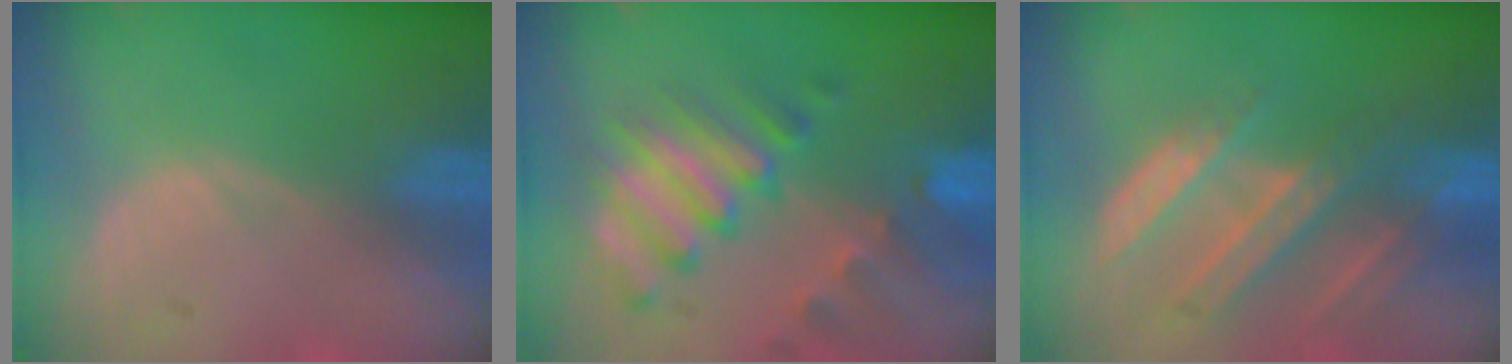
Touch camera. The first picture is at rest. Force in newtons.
{"total": 10.1, "press": 8.8, "slide": 4.9}
{"total": 8.7, "press": 7.9, "slide": 3.5}